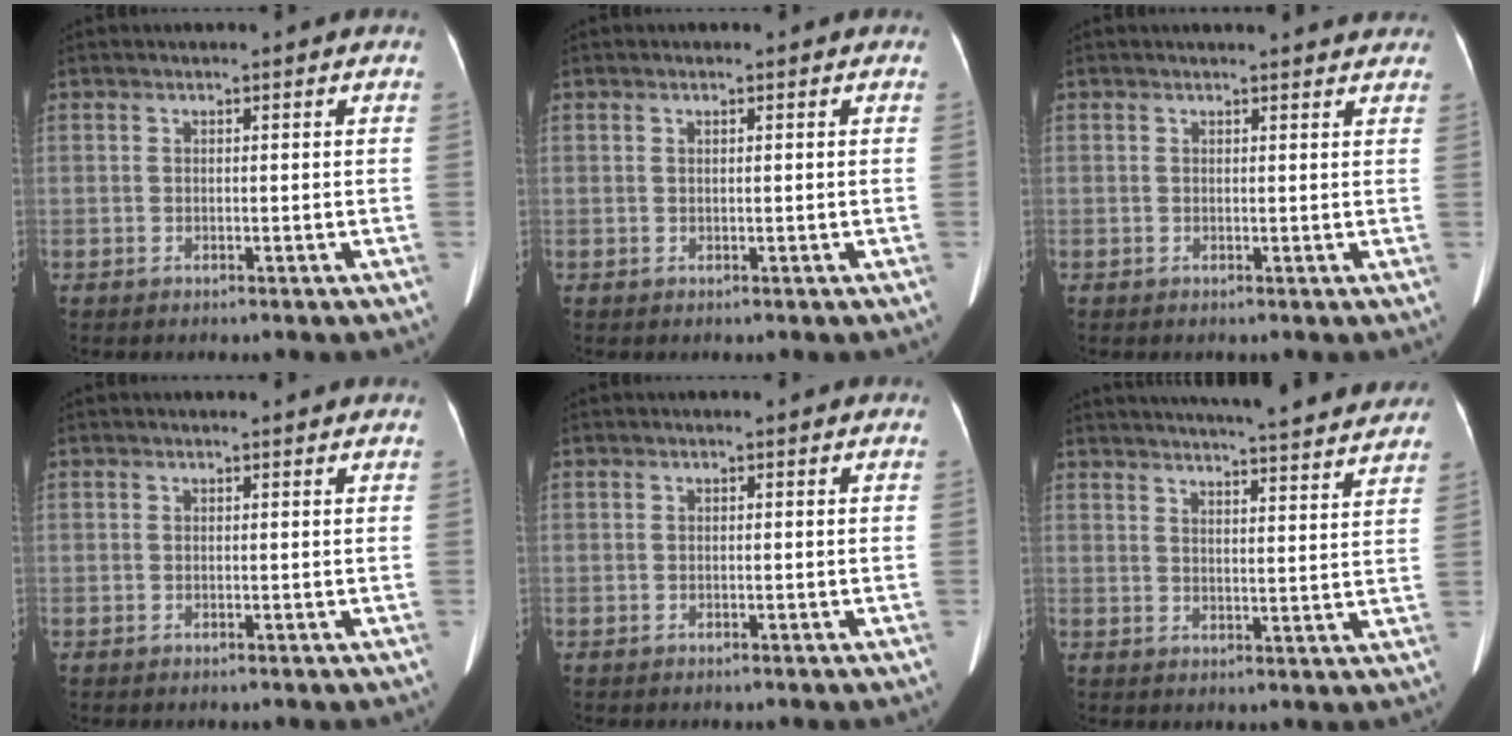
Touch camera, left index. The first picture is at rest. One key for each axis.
{"total": 0.0}
{"total": 6.0, "fx": 5.7, "fy": 1.4, "fz": 1.2, "tx": -0.002, "ty": 0.011, "tz": 0.044}
{"total": 1.5, "fx": 1.4, "fy": 0.1, "fz": 0.2, "tx": -0.011, "ty": 0.009, "tz": 0.011}
{"total": 0.0}
{"total": 22.0, "fx": 20.3, "fy": 1.7, "fz": 8.5, "tx": -0.121, "ty": -0.022, "tz": 0.249}